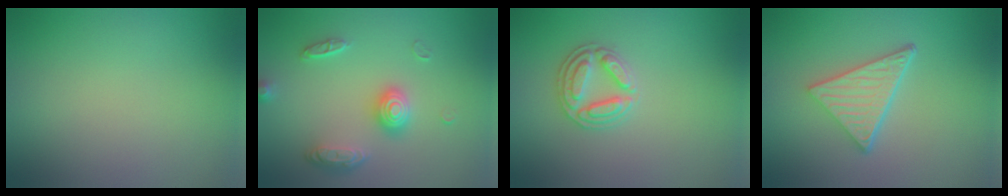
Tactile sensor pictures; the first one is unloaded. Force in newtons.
{"total": 3.4, "press": 3.0, "slide": 1.6}
{"total": 2.8, "press": 2.8, "slide": 0.3}
{"total": 5.2, "press": 3.6, "slide": 3.7}